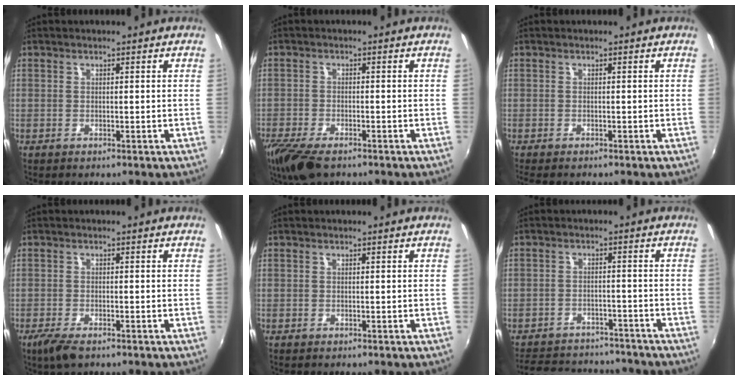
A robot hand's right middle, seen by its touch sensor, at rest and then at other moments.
{"total": 9.7, "force": [-7.1, 3.5, 5.7], "torque": [-0.138, -0.039, -0.132]}
{"total": 1.8, "force": [-1.6, 0.2, 1.0], "torque": [-0.020, -0.013, -0.022]}
{"total": 4.3, "force": [-3.0, 1.5, 2.7], "torque": [-0.068, -0.016, -0.056]}
{"total": 0.0}
{"total": 14.5, "force": [-12.4, 6.0, 4.6], "torque": [-0.119, 0.035, -0.163]}